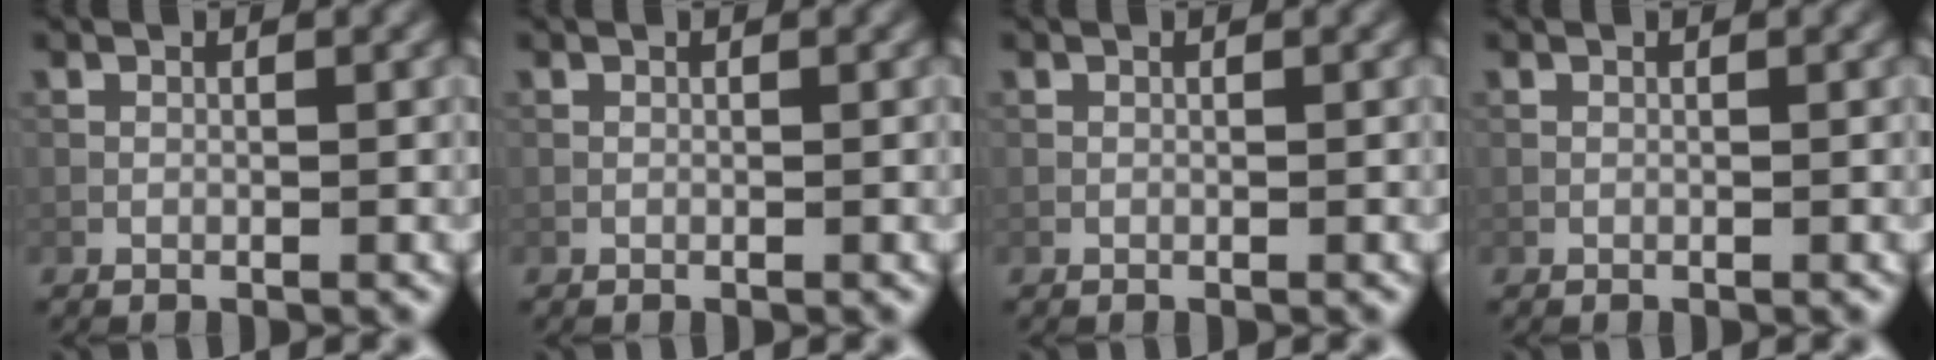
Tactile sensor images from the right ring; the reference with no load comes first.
{"total": 0.0}
{"total": 0.0}
{"total": 0.0}